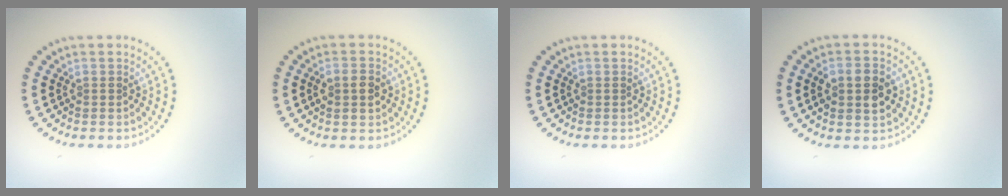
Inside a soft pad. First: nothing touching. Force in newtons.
{"total": 2.1, "press": 2.0, "slide": 0.1}
{"total": 0.0}
{"total": 3.8, "press": 3.8, "slide": 0.3}